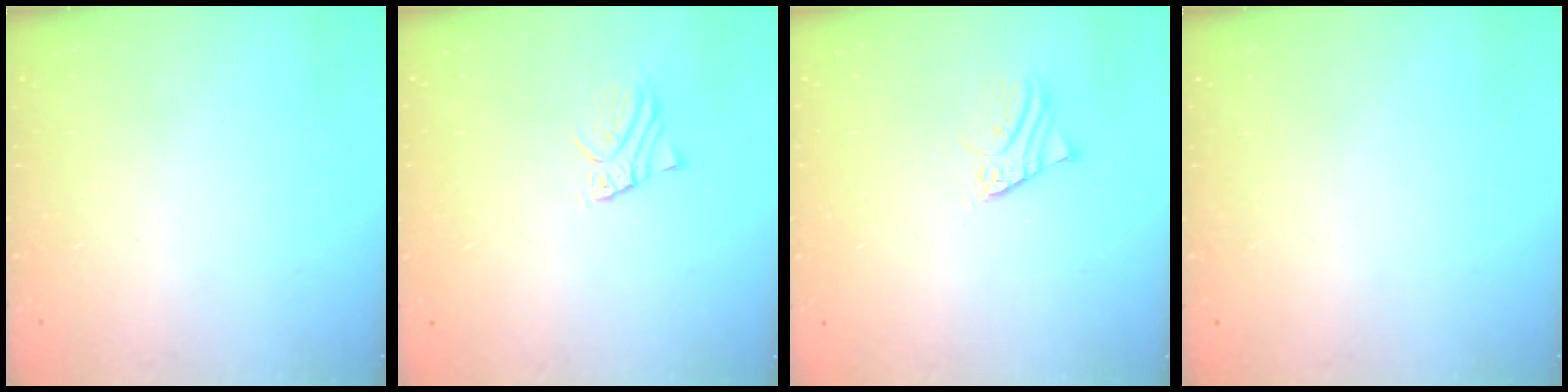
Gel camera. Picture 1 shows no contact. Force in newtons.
{"total": 2.4, "press": 2.4, "slide": 0.0}
{"total": 2.1, "press": 2.1, "slide": 0.1}
{"total": 0.0}